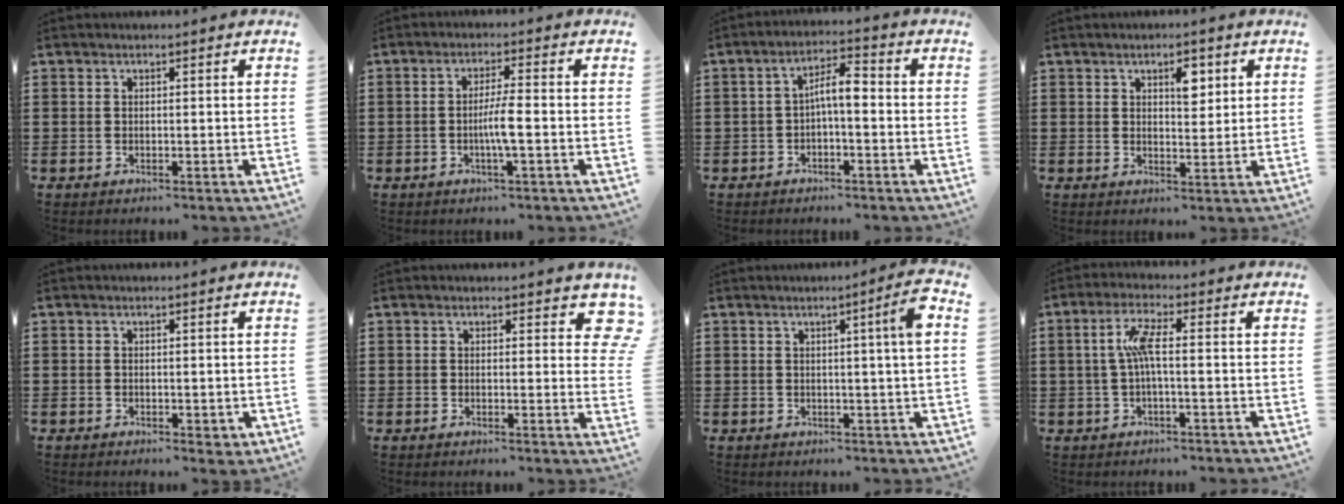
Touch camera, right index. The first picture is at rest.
{"total": 3.9, "force": [-0.9, 0.1, 3.8], "torque": [-0.068, -0.004, -0.019]}
{"total": 4.6, "force": [-0.7, 1.3, 4.3], "torque": [-0.089, 0.011, -0.019]}
{"total": 4.2, "force": [1.9, 2.1, 3.2], "torque": [-0.037, -0.003, 0.024]}
{"total": 0.9, "force": [-0.3, 0.6, 0.6], "torque": [-0.012, -0.001, -0.006]}
{"total": 2.4, "force": [1.6, 1.2, 1.3], "torque": [-0.002, -0.005, 0.023]}
{"total": 4.5, "force": [1.0, -0.5, 4.3], "torque": [-0.065, -0.013, 0.009]}
{"total": 5.3, "force": [-0.1, 0.9, 5.2], "torque": [-0.112, -0.002, -0.010]}